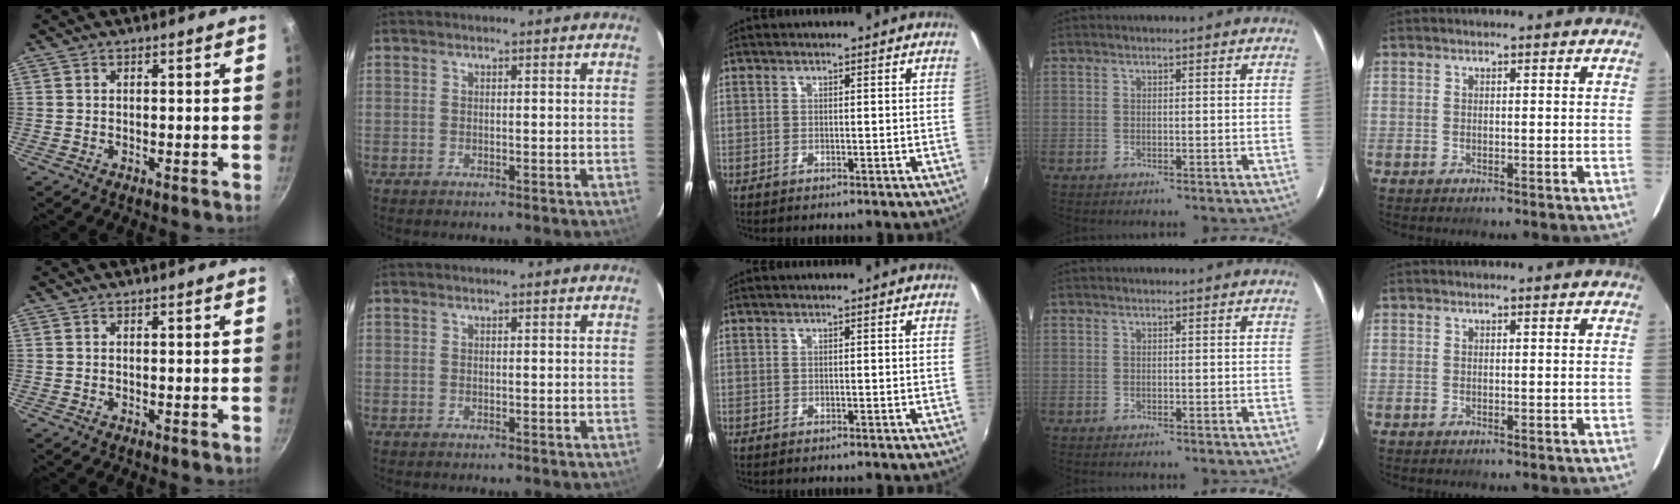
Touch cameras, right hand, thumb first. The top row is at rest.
{}